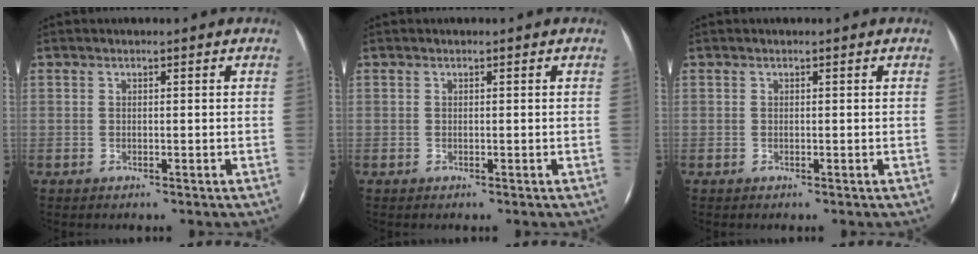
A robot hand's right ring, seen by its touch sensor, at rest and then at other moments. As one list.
[{"total": 0.0}, {"total": 0.0}]